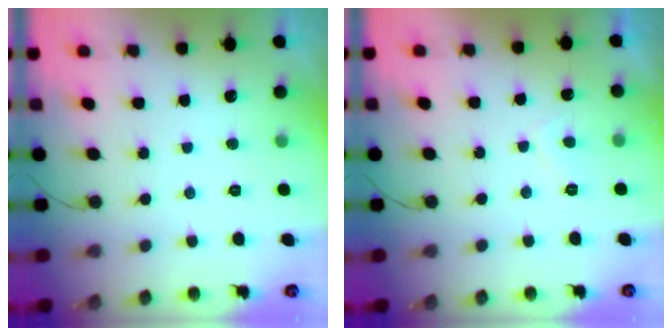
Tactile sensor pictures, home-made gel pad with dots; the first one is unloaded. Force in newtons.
{"total": 1.5, "press": 1.3, "slide": 0.7}